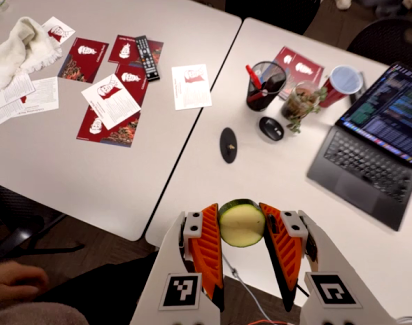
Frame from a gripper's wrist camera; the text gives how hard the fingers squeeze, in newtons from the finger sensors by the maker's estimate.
{"total": 11.4, "left": 11.4, "right": 11.5}